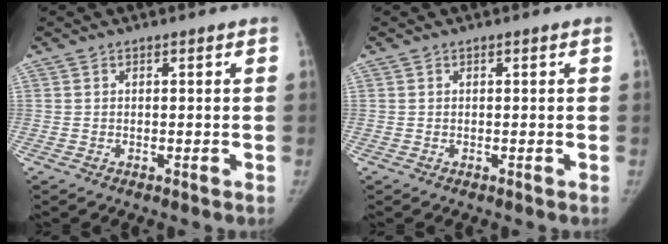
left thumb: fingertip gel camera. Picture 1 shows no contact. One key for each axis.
{"total": 0.0}